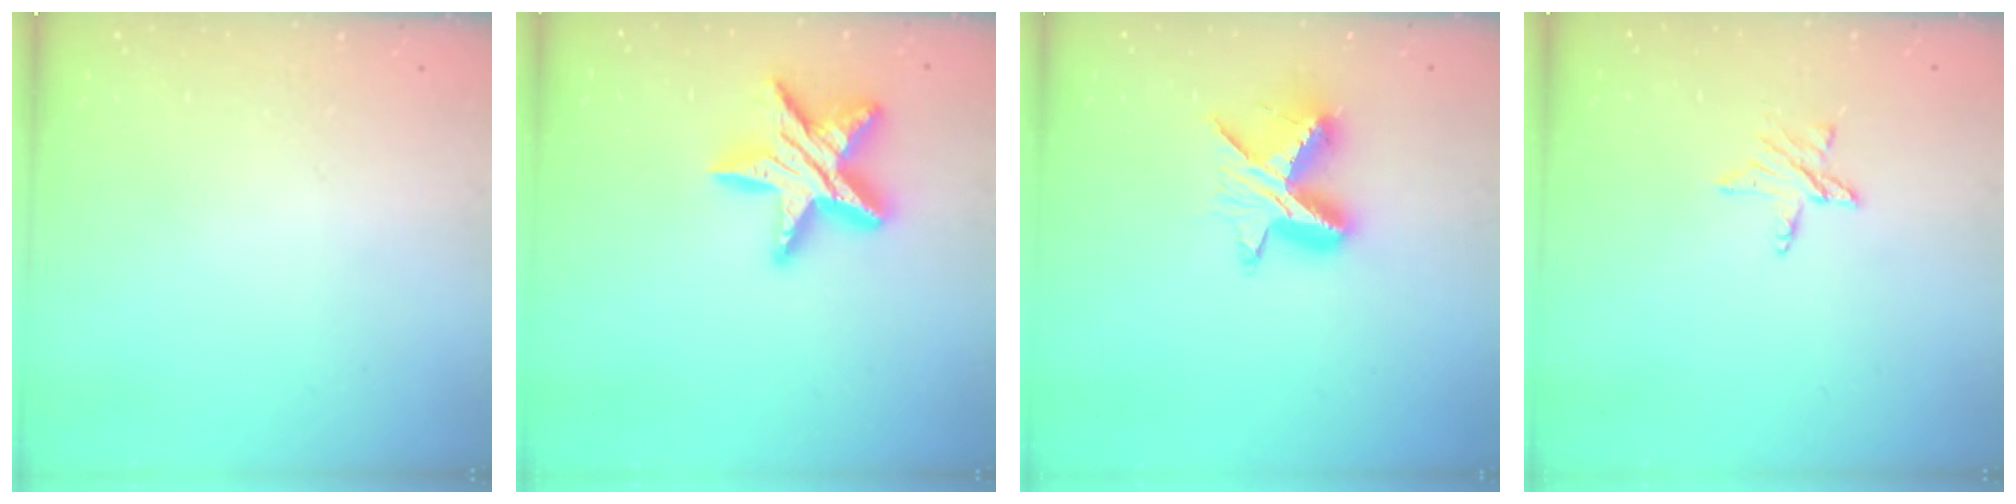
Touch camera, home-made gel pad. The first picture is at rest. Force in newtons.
{"total": 16.9, "press": 16.9, "slide": 0.9}
{"total": 9.8, "press": 9.8, "slide": 0.7}
{"total": 5.5, "press": 5.5, "slide": 0.5}